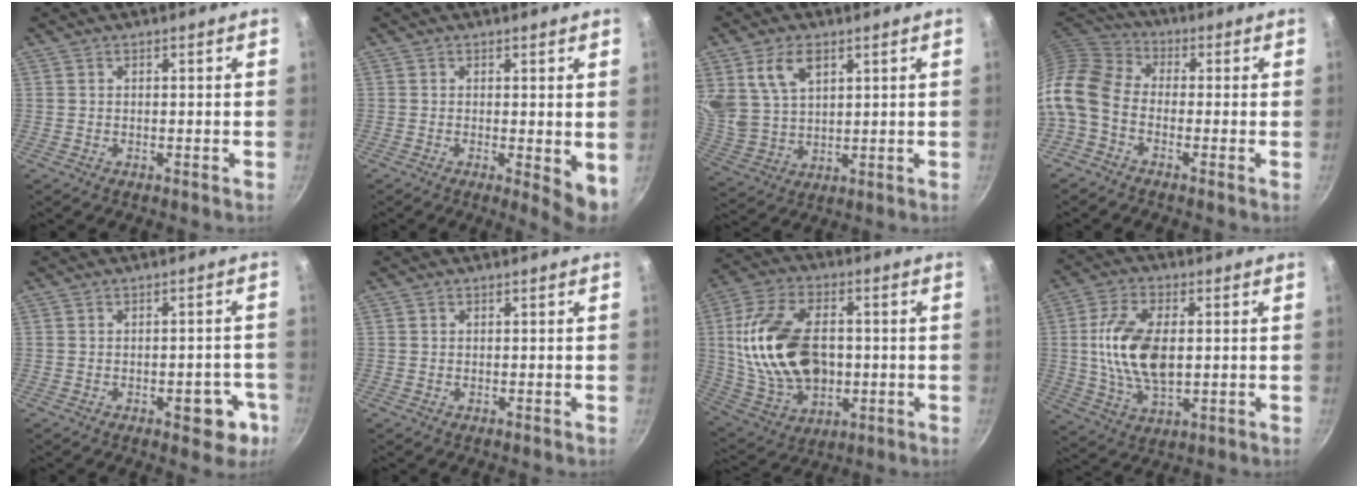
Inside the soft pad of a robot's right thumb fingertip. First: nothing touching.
{"total": 5.0, "force": [-0.3, 1.7, 4.7], "torque": [-0.060, -0.012, -0.003]}
{"total": 10.4, "force": [4.9, 6.5, 6.4], "torque": [-0.105, -0.023, 0.108]}
{"total": 12.0, "force": [-3.5, 8.1, 8.2], "torque": [-0.165, 0.041, -0.097]}
{"total": 5.7, "force": [-2.5, 3.0, 4.2], "torque": [-0.024, 0.024, -0.027]}
{"total": 0.5, "force": [0.2, 0.5, 0.1], "torque": [0.000, 0.003, 0.001]}
{"total": 21.4, "force": [0.7, 14.0, 16.2], "torque": [-0.298, 0.015, 0.024]}
{"total": 14.0, "force": [0.9, 7.7, 11.6], "torque": [-0.211, 0.006, 0.017]}